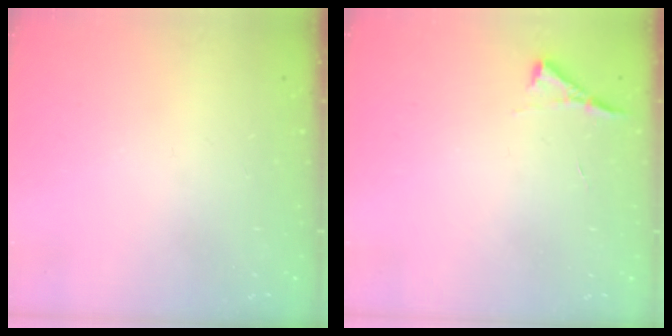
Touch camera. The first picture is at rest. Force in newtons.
{"total": 3.6, "press": 3.6, "slide": 0.5}